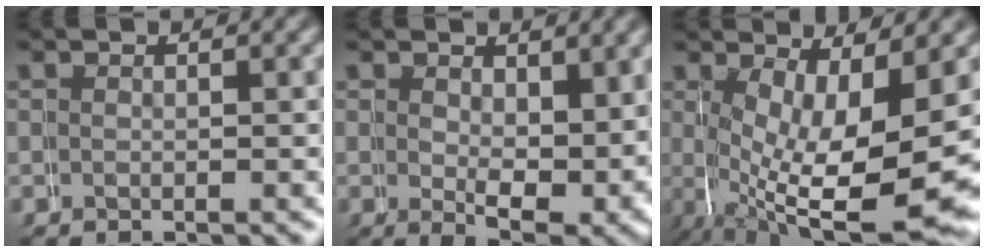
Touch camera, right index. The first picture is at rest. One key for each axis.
{"total": 5.7, "fx": 0.9, "fy": 2.8, "fz": 4.9, "tx": -0.072, "ty": -0.028, "tz": 0.025}
{"total": 11.1, "fx": -1.3, "fy": 4.6, "fz": 10.0, "tx": -0.184, "ty": -0.052, "tz": 0.013}